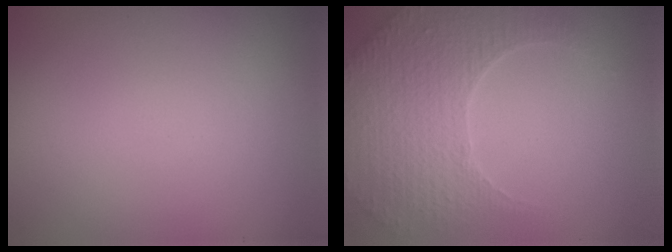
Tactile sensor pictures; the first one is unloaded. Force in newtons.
{"total": 4.6, "press": 3.5, "slide": 2.9}